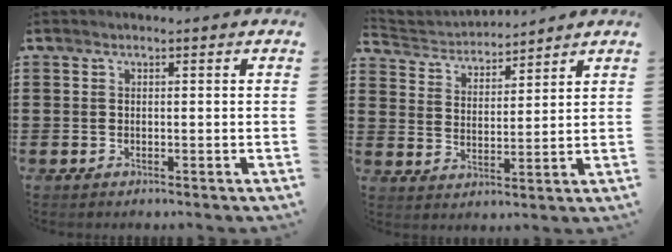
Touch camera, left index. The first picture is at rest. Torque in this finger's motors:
{"motor_torque": [1.12, -1.02, -0.01, 0.05]}